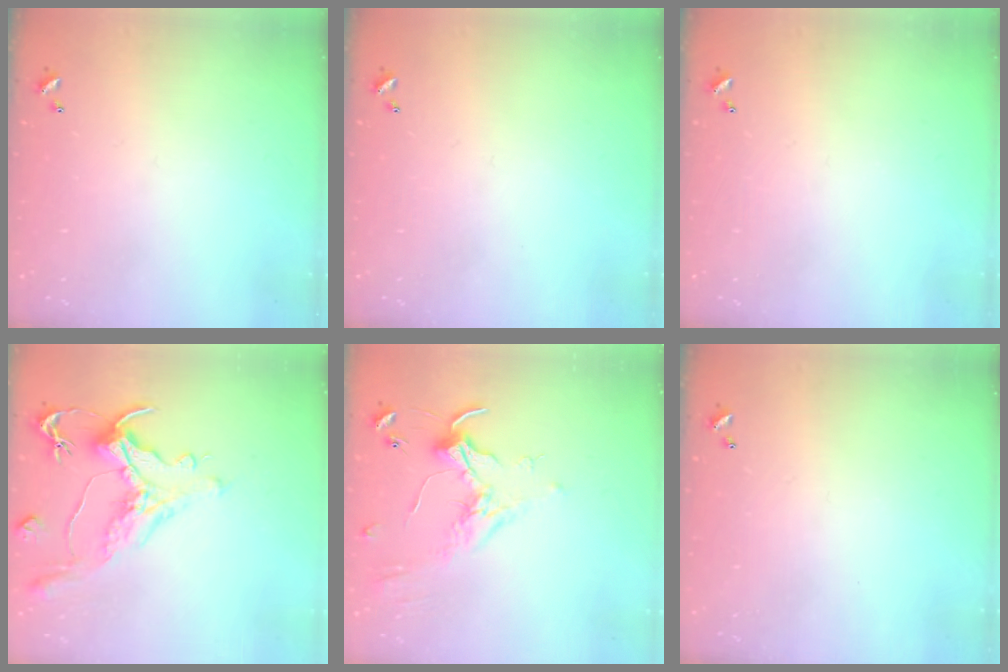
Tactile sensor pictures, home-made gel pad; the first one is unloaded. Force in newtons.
{"total": 0.0}
{"total": 0.0}
{"total": 1.5, "press": 0.4, "slide": 1.5}
{"total": 1.7, "press": 1.6, "slide": 0.5}
{"total": 0.0}